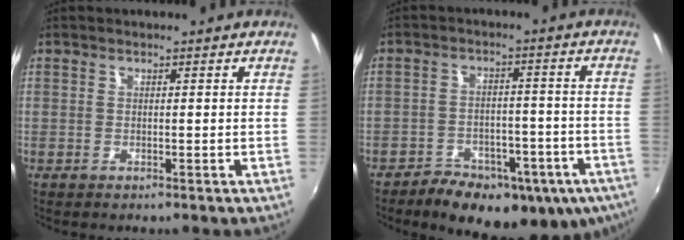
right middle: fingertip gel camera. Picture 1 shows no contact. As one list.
[{"total": 20.2, "force": [-13.3, 9.9, 11.6], "torque": [-0.208, -0.017, -0.166]}]